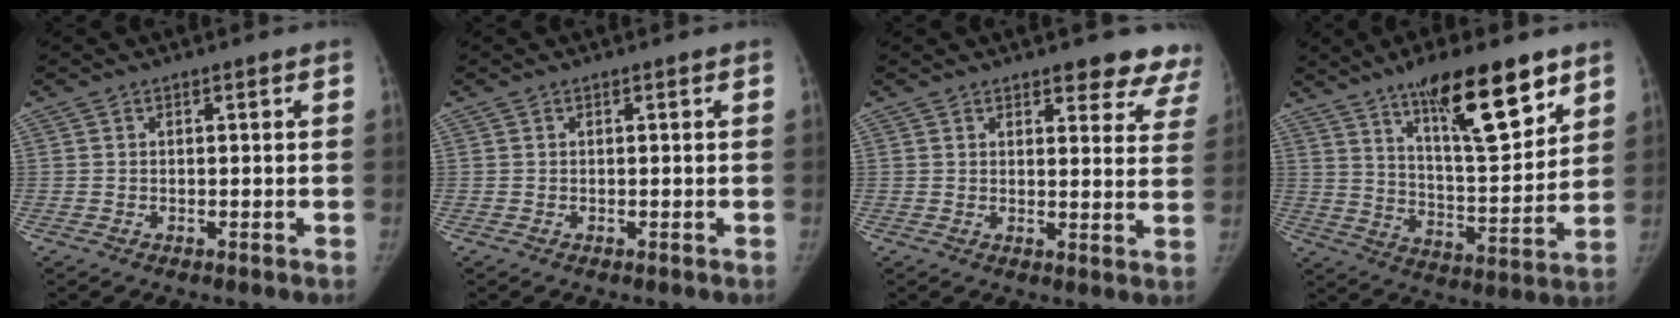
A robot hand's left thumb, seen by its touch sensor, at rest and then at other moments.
{"total": 0.0}
{"total": 9.8, "force": [8.2, 3.8, 3.7], "torque": [0.010, -0.041, 0.070]}
{"total": 18.8, "force": [11.5, 5.2, 14.0], "torque": [-0.190, -0.059, 0.195]}